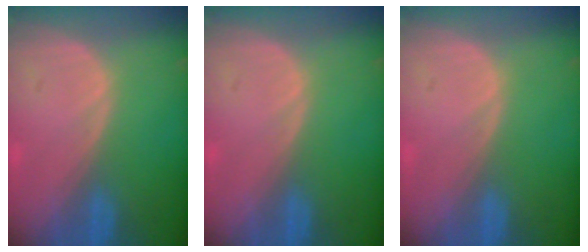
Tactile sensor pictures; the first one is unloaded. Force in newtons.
{"total": 0.0}
{"total": 0.0}